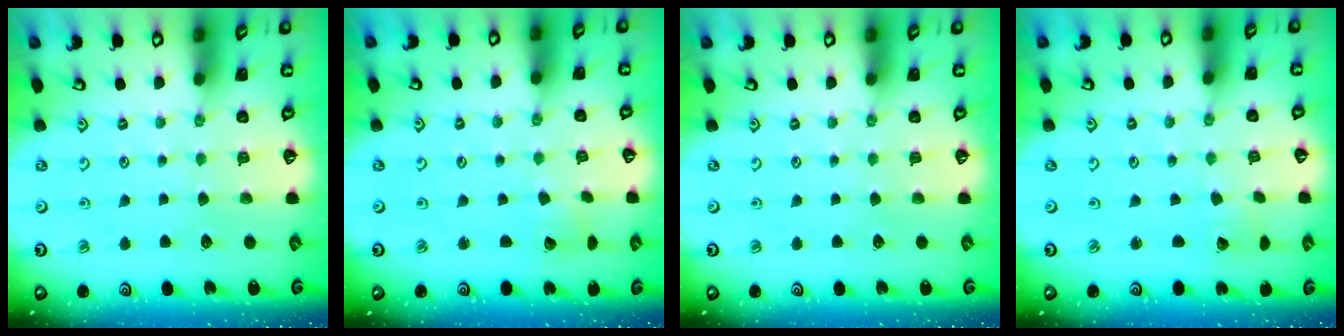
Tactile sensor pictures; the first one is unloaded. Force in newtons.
{"total": 2.6, "press": 2.5, "slide": 0.3}
{"total": 0.0}
{"total": 2.3, "press": 2.3, "slide": 0.1}